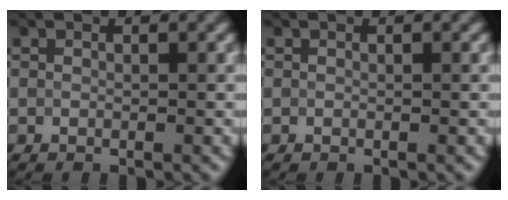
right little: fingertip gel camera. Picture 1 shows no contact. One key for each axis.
{"total": 0.0}